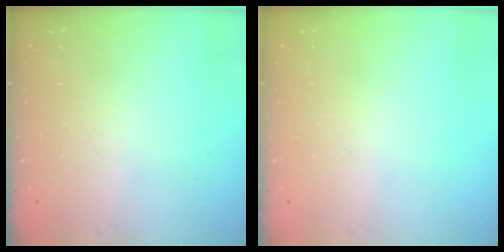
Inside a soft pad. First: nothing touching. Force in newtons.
{"total": 0.0}